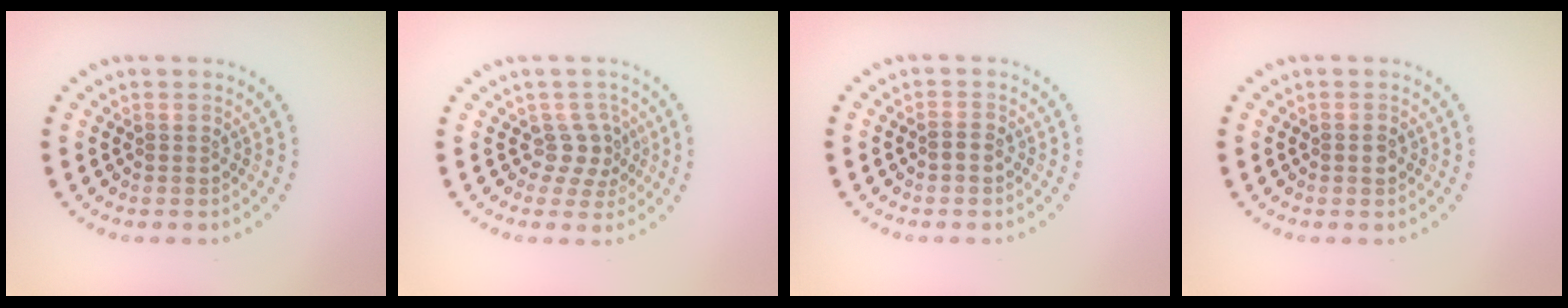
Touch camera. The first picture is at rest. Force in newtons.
{"total": 2.1, "press": 1.4, "slide": 1.6}
{"total": 0.8, "press": 0.8, "slide": 0.1}
{"total": 0.7, "press": 0.6, "slide": 0.4}